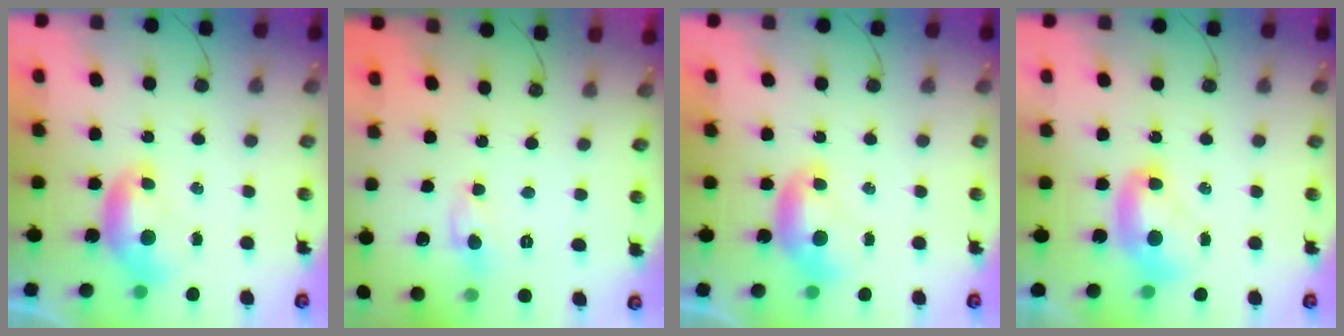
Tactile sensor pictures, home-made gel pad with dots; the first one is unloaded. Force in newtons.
{"total": 1.5, "press": 1.5, "slide": 0.2}
{"total": 0.0}
{"total": 2.1, "press": 2.1, "slide": 0.2}